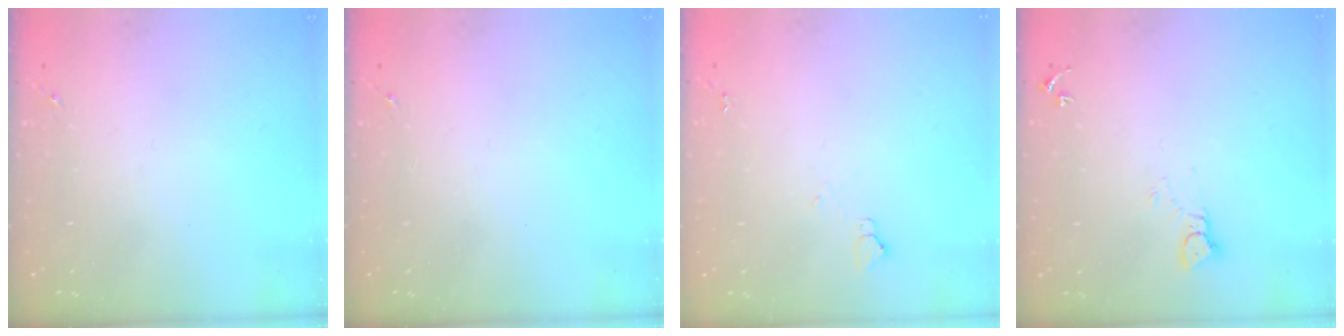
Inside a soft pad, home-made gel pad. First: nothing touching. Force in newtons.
{"total": 0.0}
{"total": 3.6, "press": 3.6, "slide": 0.5}
{"total": 2.6, "press": 2.6, "slide": 0.1}